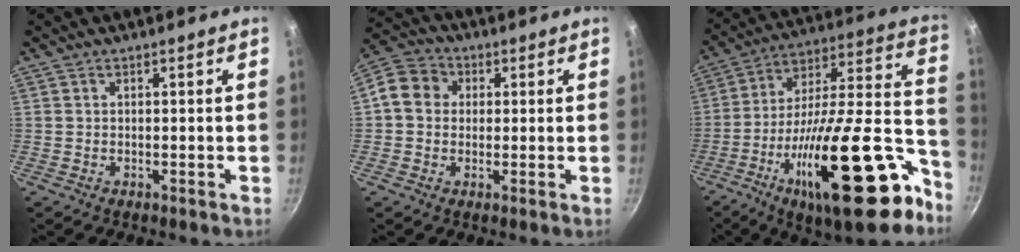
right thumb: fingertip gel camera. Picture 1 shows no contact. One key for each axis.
{"total": 7.6, "fx": 1.0, "fy": 6.7, "fz": 3.5, "tx": -0.039, "ty": 0.016, "tz": -0.003}
{"total": 32.9, "fx": -15.7, "fy": 11.5, "fz": 26.5, "tx": -0.362, "ty": 0.074, "tz": -0.247}